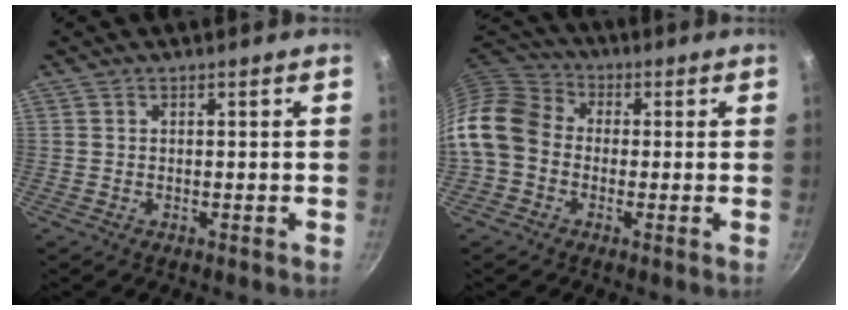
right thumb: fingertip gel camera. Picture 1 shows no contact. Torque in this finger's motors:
{"motor_torque": [0.63, 0.76, 0.83, -0.84, 0.35]}